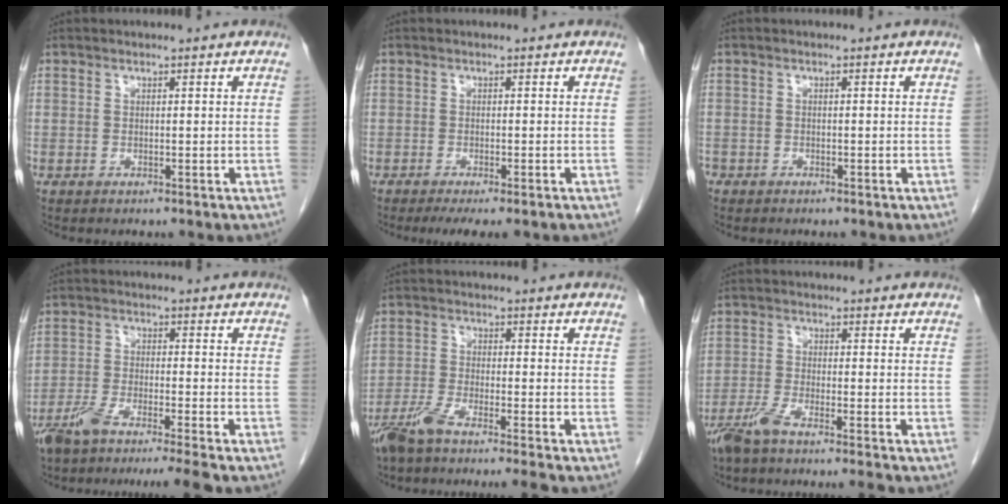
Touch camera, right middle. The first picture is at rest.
{"total": 5.7, "force": [-4.3, 1.1, 3.6], "torque": [-0.045, -0.012, -0.060]}
{"total": 1.2, "force": [-0.9, 0.8, 0.2], "torque": [-0.009, 0.002, -0.017]}
{"total": 9.8, "force": [-8.2, -1.0, 5.3], "torque": [-0.079, -0.020, -0.135]}
{"total": 7.6, "force": [-6.2, -1.0, 4.2], "torque": [-0.068, -0.018, -0.110]}
{"total": 5.7, "force": [-4.6, -0.7, 3.2], "torque": [-0.057, -0.011, -0.088]}